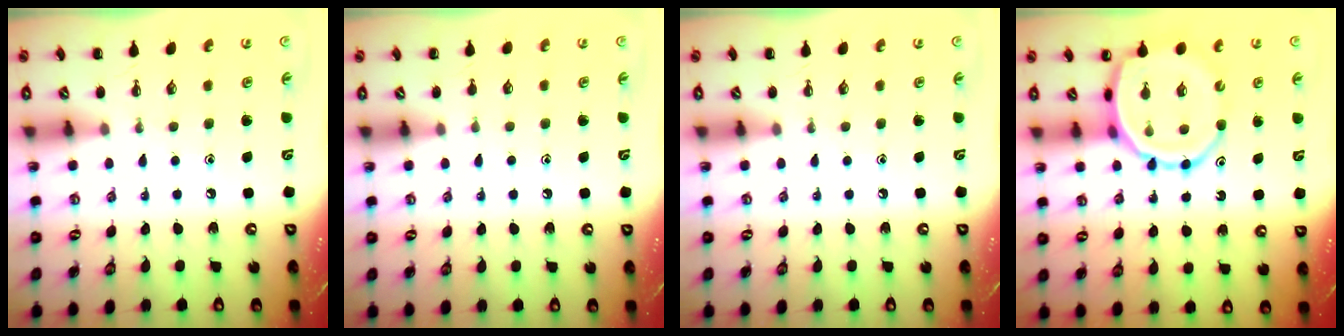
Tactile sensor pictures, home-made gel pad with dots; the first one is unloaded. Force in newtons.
{"total": 3.6, "press": 3.4, "slide": 1.3}
{"total": 0.0}
{"total": 11.4, "press": 11.0, "slide": 2.9}